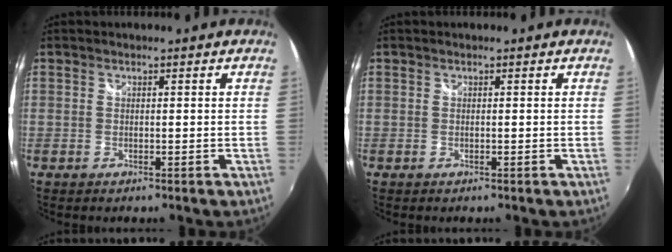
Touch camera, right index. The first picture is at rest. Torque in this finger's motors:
{"motor_torque": [0.06, 0.08, 0.00, 0.00]}